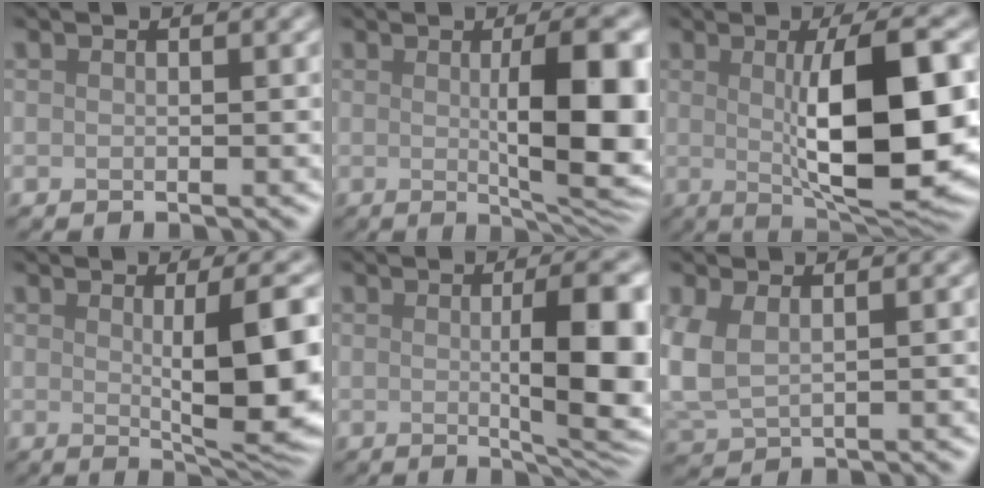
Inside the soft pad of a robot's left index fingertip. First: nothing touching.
{"total": 9.4, "force": [0.0, 2.2, 9.2], "torque": [-0.116, -0.003, 0.004]}
{"total": 10.9, "force": [-0.5, 2.7, 10.5], "torque": [-0.154, -0.003, 0.001]}
{"total": 8.7, "force": [0.1, 2.0, 8.5], "torque": [-0.119, -0.007, 0.010]}
{"total": 8.4, "force": [-0.2, 1.9, 8.2], "torque": [-0.102, 0.000, 0.000]}
{"total": 3.2, "force": [1.0, 1.7, 2.5], "torque": [-0.082, 0.001, 0.027]}